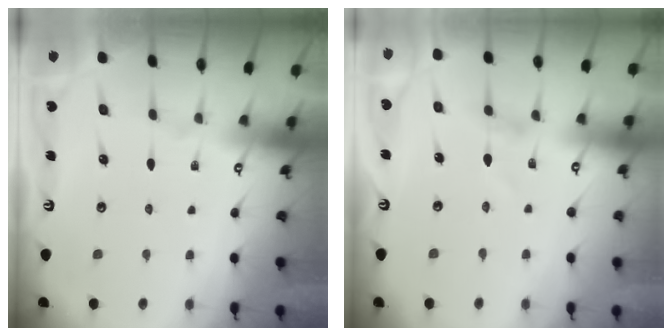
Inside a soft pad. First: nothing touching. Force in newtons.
{"total": 0.6, "press": 0.6, "slide": 0.1}